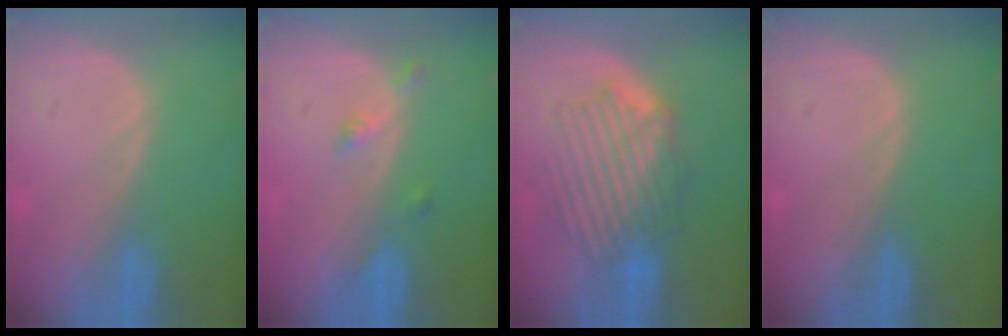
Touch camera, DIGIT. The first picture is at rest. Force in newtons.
{"total": 2.4, "press": 2.0, "slide": 1.3}
{"total": 8.8, "press": 8.3, "slide": 2.9}
{"total": 0.0}